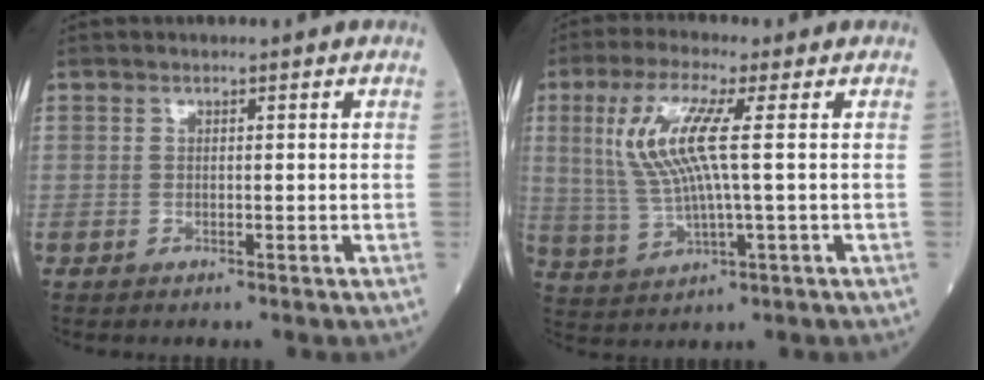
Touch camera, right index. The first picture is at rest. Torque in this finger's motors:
{"motor_torque": [0.28, 0.06, 0.29, 0.21]}